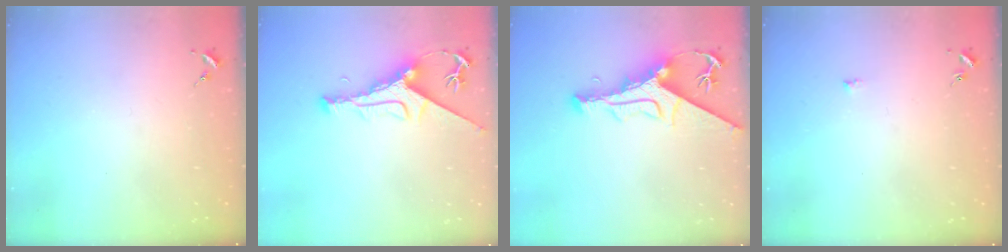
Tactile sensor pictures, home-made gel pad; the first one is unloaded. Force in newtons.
{"total": 9.6, "press": 9.5, "slide": 1.4}
{"total": 11.9, "press": 11.9, "slide": 1.3}
{"total": 4.6, "press": 4.5, "slide": 0.5}